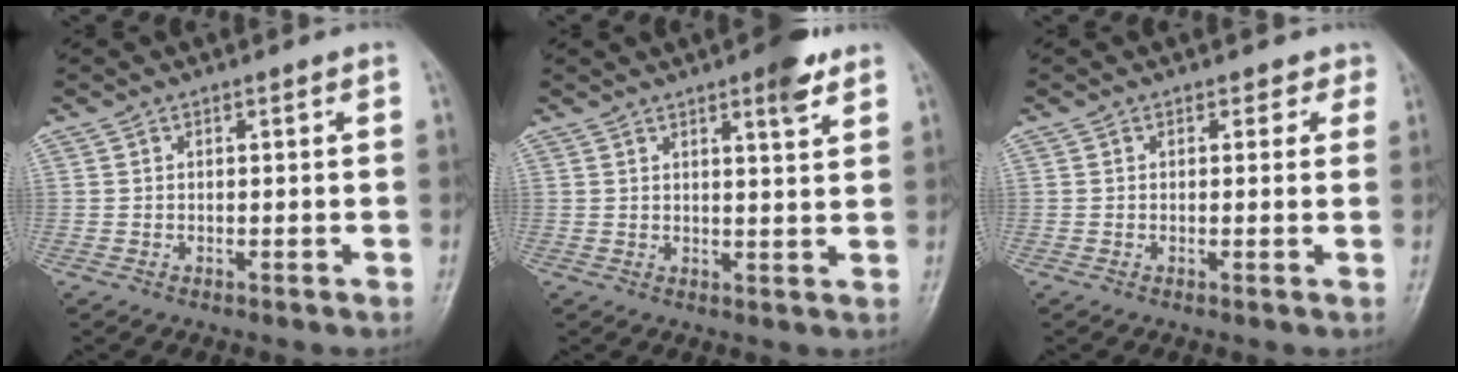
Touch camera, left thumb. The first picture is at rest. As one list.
[{"total": 5.3, "force": [3.4, 1.1, 3.9], "torque": [-0.049, -0.018, 0.042]}, {"total": 1.9, "force": [1.1, 1.4, 0.4], "torque": [0.021, -0.004, 0.002]}]